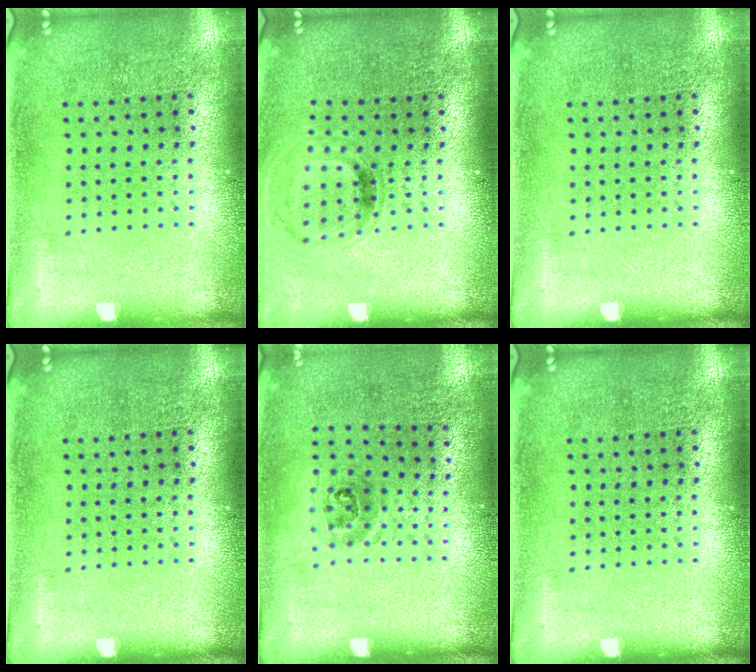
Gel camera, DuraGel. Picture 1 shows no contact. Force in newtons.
{"total": 0.9, "press": 0.9, "slide": 0.1}
{"total": 0.0}
{"total": 0.0}
{"total": 1.0, "press": 0.7, "slide": 0.7}
{"total": 0.0}